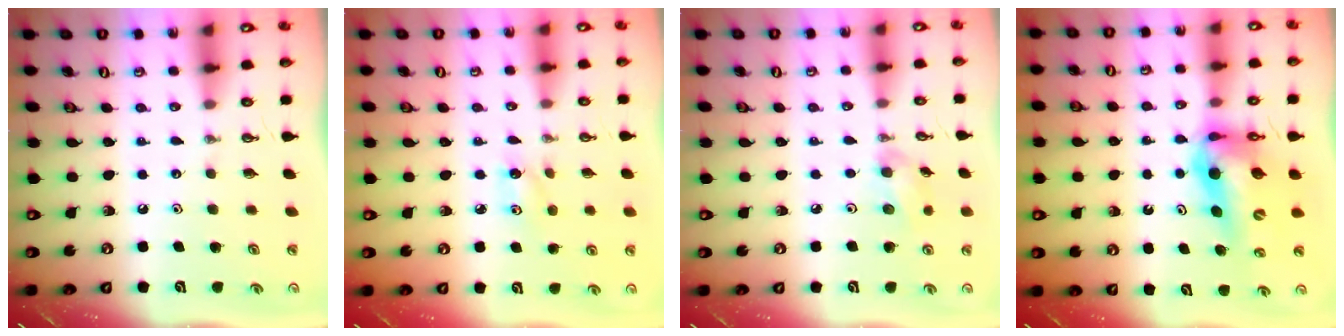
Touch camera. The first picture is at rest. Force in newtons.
{"total": 4.9, "press": 4.9, "slide": 0.6}
{"total": 6.7, "press": 6.3, "slide": 2.2}
{"total": 13.7, "press": 13.1, "slide": 4.1}